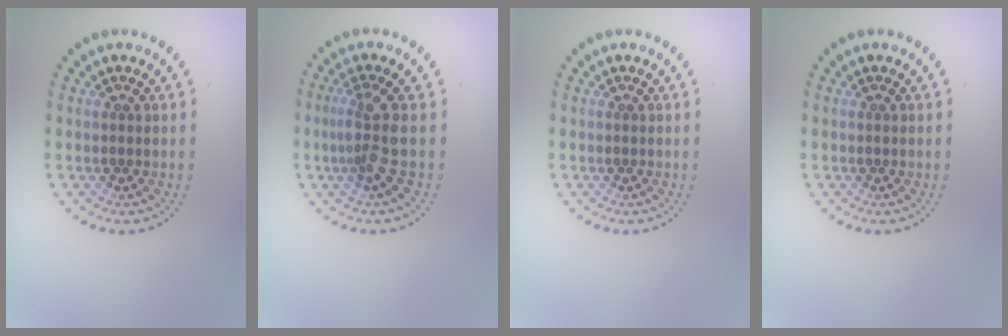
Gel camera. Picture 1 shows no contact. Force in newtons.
{"total": 2.5, "press": 1.9, "slide": 1.6}
{"total": 0.0}
{"total": 0.0}